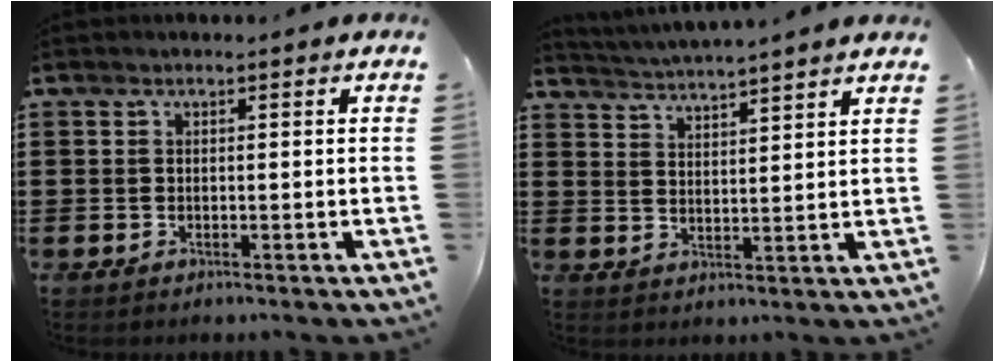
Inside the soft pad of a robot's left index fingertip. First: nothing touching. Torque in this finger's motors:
{"motor_torque": [2.14, 0.00, 0.43, 0.15]}